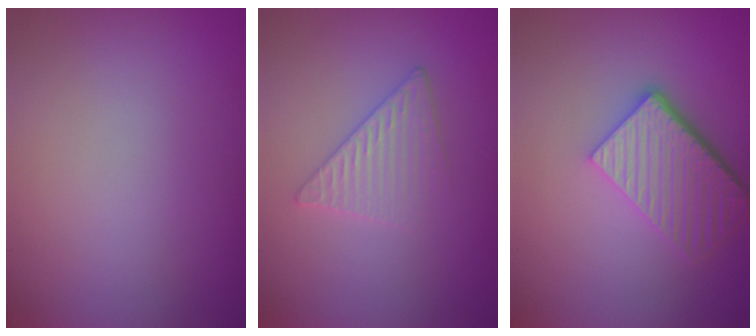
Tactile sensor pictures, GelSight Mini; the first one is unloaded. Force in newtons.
{"total": 2.6, "press": 2.6, "slide": 0.3}
{"total": 5.6, "press": 3.9, "slide": 4.0}